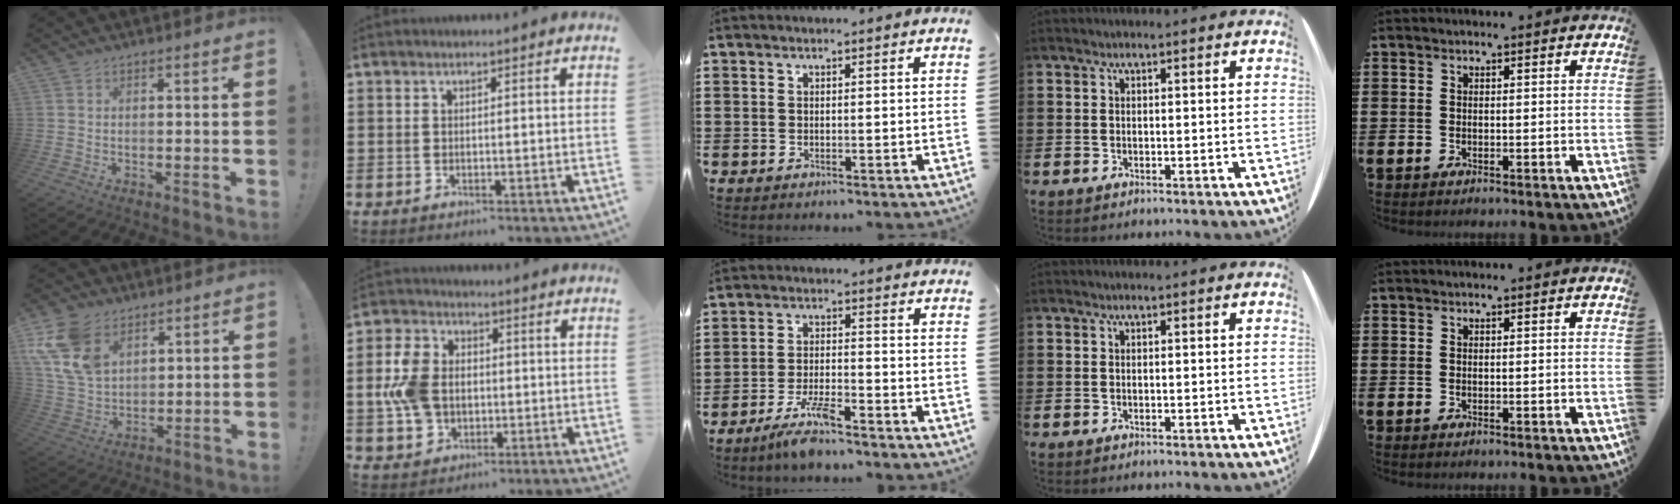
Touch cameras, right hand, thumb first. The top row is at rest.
{"thumb": {"total": 15.0, "force": [7.9, 10.0, 7.9], "torque": [-0.173, -0.035, 0.156]}, "index": {"total": 8.2, "force": [-0.3, 6.4, 5.2], "torque": [-0.141, 0.011, -0.011]}, "middle": {"total": 5.7, "force": [-4.3, 0.7, 3.8], "torque": [-0.079, -0.007, -0.081]}}